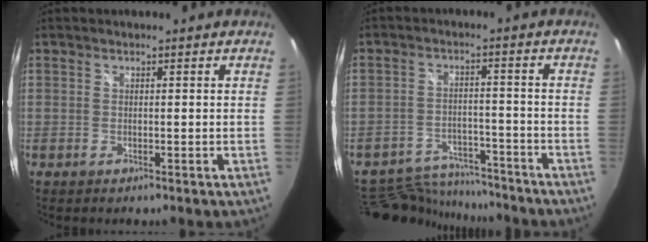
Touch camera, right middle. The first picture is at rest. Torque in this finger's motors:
{"motor_torque": [-0.59, -0.67, -0.20, -0.07]}